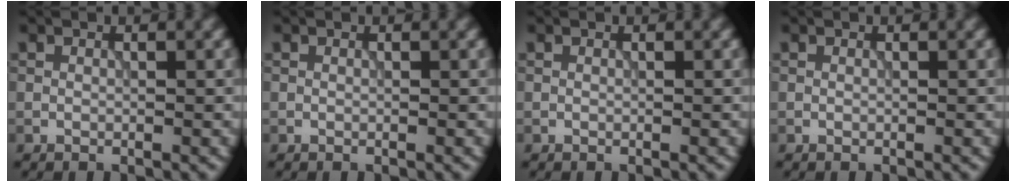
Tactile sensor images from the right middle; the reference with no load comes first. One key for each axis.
{"total": 0.0}
{"total": 0.0}
{"total": 0.0}